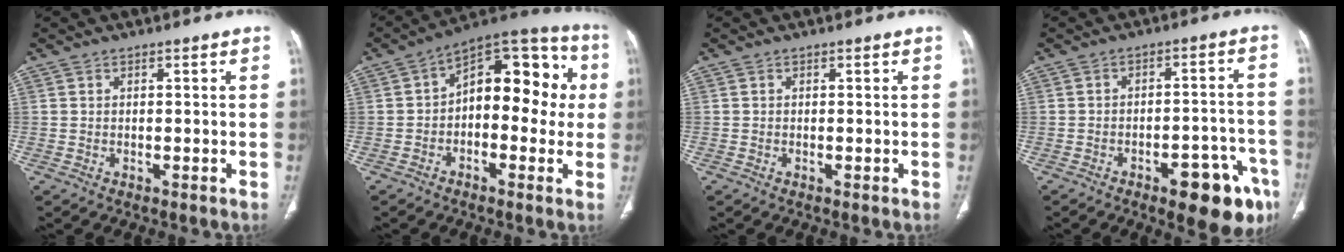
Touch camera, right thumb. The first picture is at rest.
{"total": 16.6, "force": [0.8, 9.6, 13.5], "torque": [-0.128, 0.049, -0.003]}
{"total": 0.0}
{"total": 14.1, "force": [-7.7, 5.4, 10.6], "torque": [-0.084, 0.048, -0.092]}